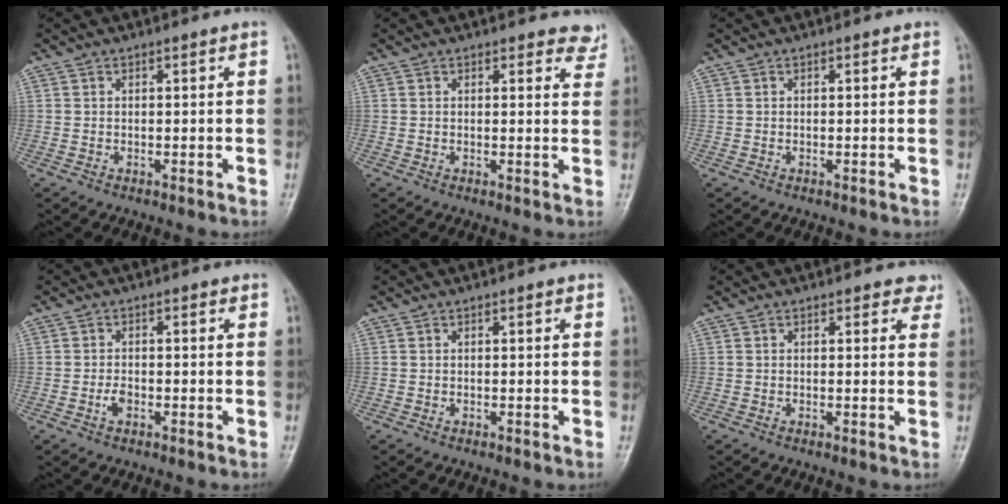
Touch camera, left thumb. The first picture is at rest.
{"total": 4.0, "force": [3.5, 1.7, 0.7], "torque": [0.025, -0.020, 0.020]}
{"total": 0.0}
{"total": 2.1, "force": [-0.8, 1.3, 1.4], "torque": [-0.022, 0.003, -0.019]}
{"total": 0.0}
{"total": 2.4, "force": [1.8, 1.5, 0.8], "torque": [0.019, -0.007, 0.007]}